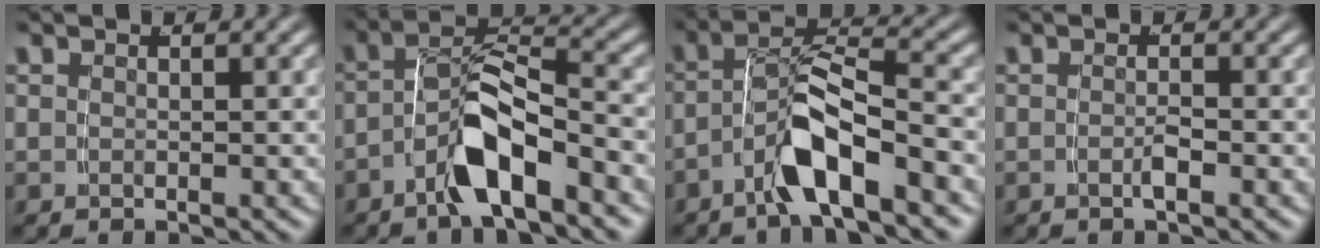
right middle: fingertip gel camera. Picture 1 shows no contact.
{"total": 5.0, "force": [-2.8, 1.4, 3.8], "torque": [-0.061, 0.007, -0.051]}
{"total": 4.7, "force": [-2.6, 0.9, 3.8], "torque": [-0.064, 0.009, -0.048]}
{"total": 1.1, "force": [-0.8, -0.3, 0.6], "torque": [-0.008, 0.001, -0.015]}